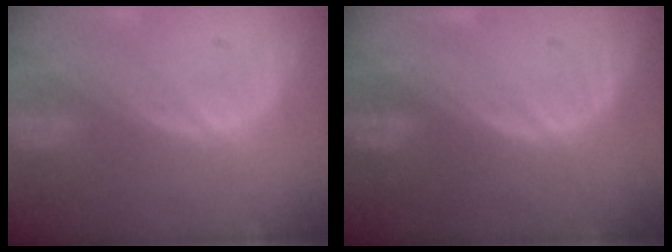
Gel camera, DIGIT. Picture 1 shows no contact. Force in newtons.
{"total": 0.0}